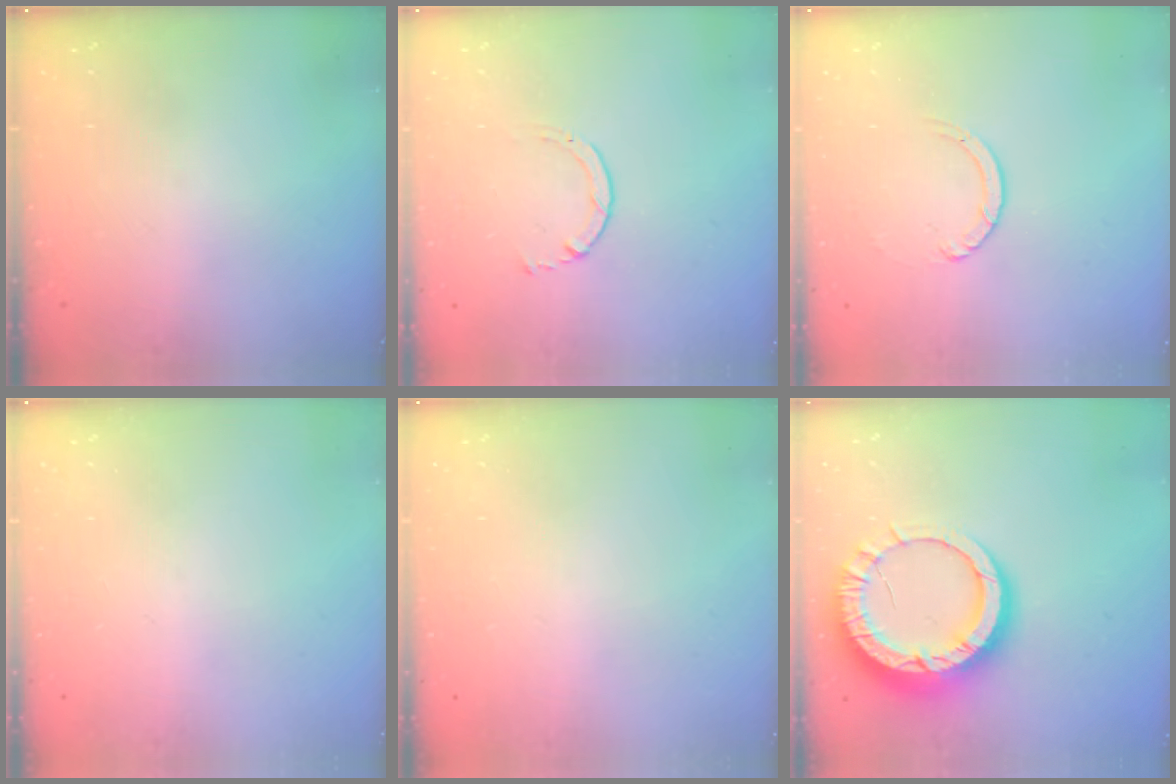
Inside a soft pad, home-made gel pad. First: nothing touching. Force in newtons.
{"total": 1.7, "press": 1.6, "slide": 0.2}
{"total": 2.4, "press": 2.4, "slide": 0.2}
{"total": 0.0}
{"total": 2.5, "press": 2.5, "slide": 0.2}
{"total": 14.9, "press": 14.8, "slide": 1.5}